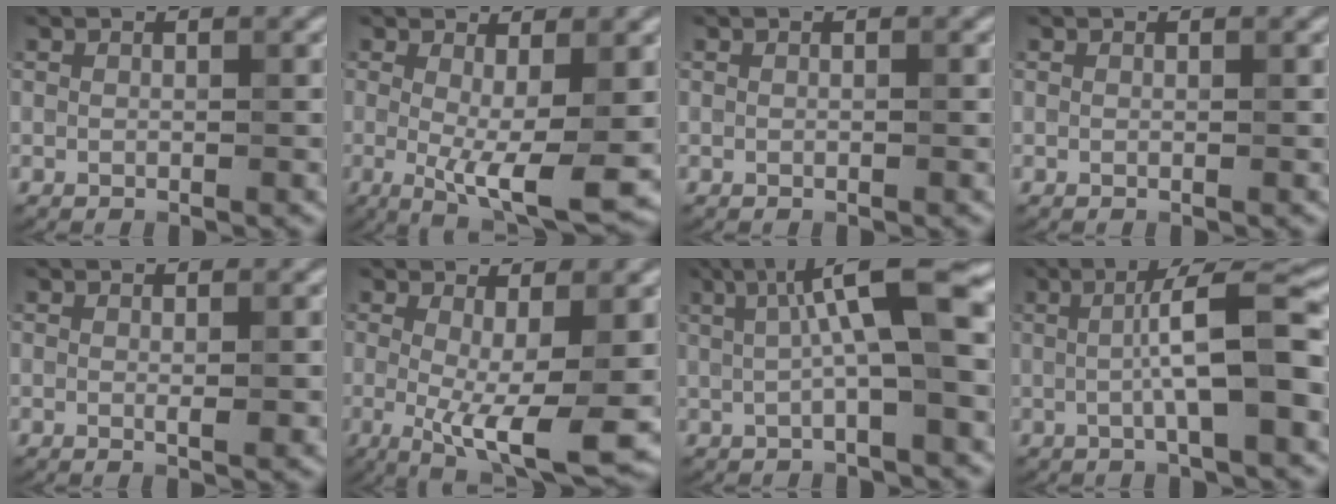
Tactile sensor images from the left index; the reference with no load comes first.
{"total": 6.3, "force": [-0.6, 1.5, 6.2], "torque": [-0.098, -0.018, -0.009]}
{"total": 0.0}
{"total": 0.0}
{"total": 1.3, "force": [0.0, 0.2, 1.3], "torque": [-0.017, -0.004, 0.000]}
{"total": 7.6, "force": [-1.0, 1.9, 7.3], "torque": [-0.120, -0.020, -0.015]}
{"total": 7.7, "force": [1.5, 1.5, 7.4], "torque": [-0.113, 0.015, 0.018]}
{"total": 7.0, "force": [0.0, 1.3, 6.9], "torque": [-0.107, 0.014, -0.003]}